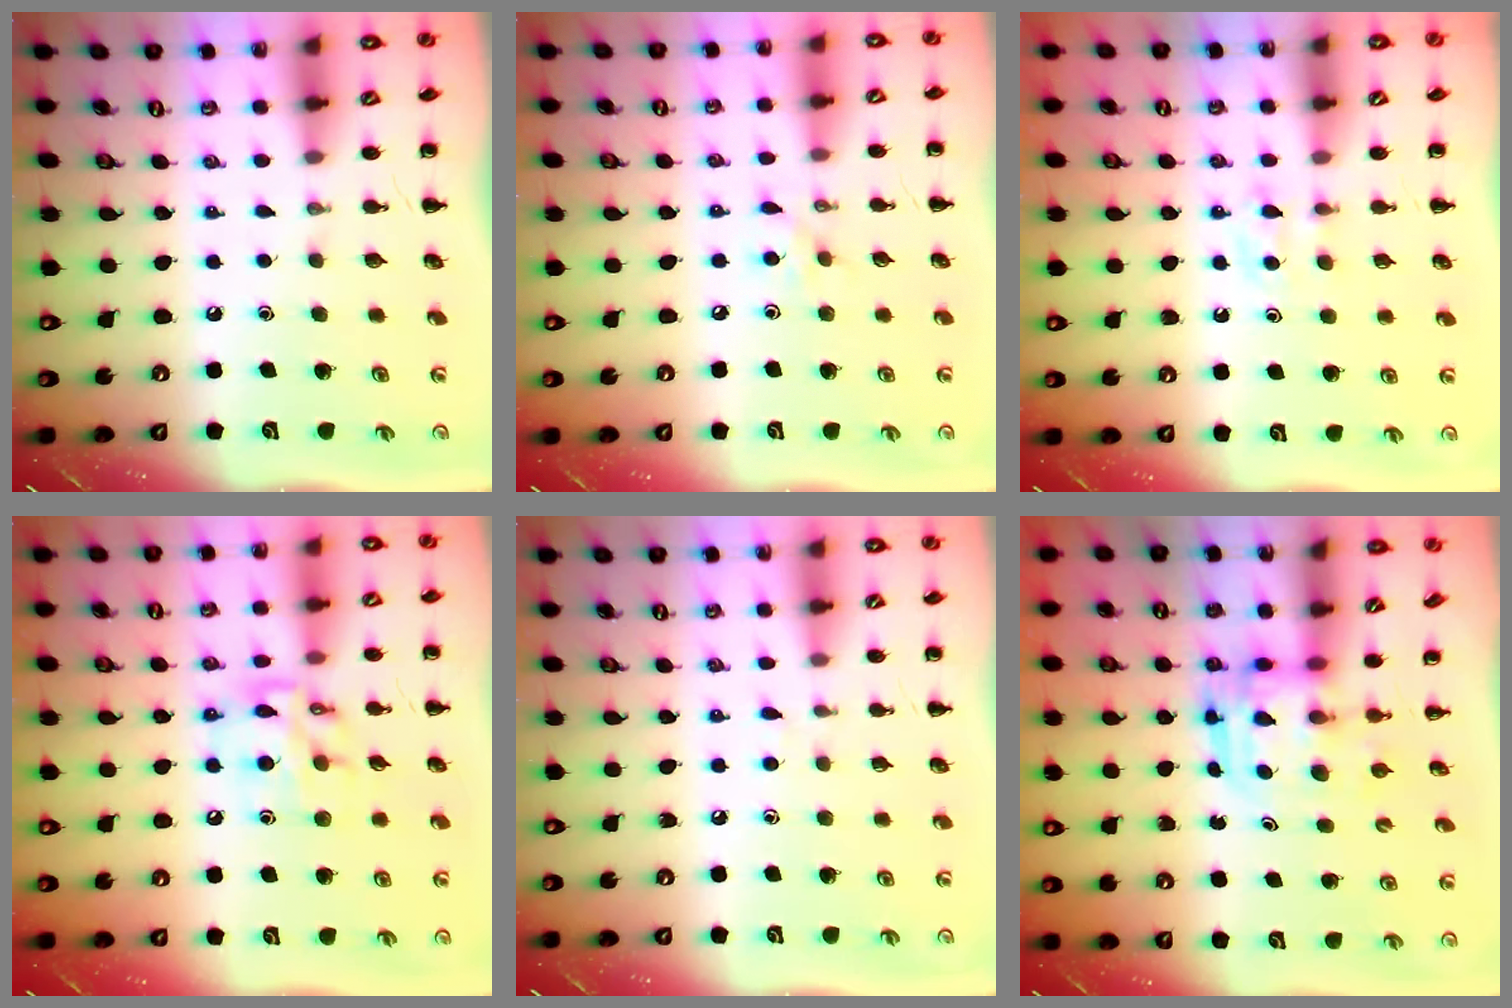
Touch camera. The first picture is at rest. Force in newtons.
{"total": 3.8, "press": 3.5, "slide": 1.3}
{"total": 5.2, "press": 5.0, "slide": 1.5}
{"total": 12.3, "press": 12.2, "slide": 2.0}
{"total": 2.7, "press": 2.4, "slide": 1.4}
{"total": 3.0, "press": 3.0, "slide": 0.3}